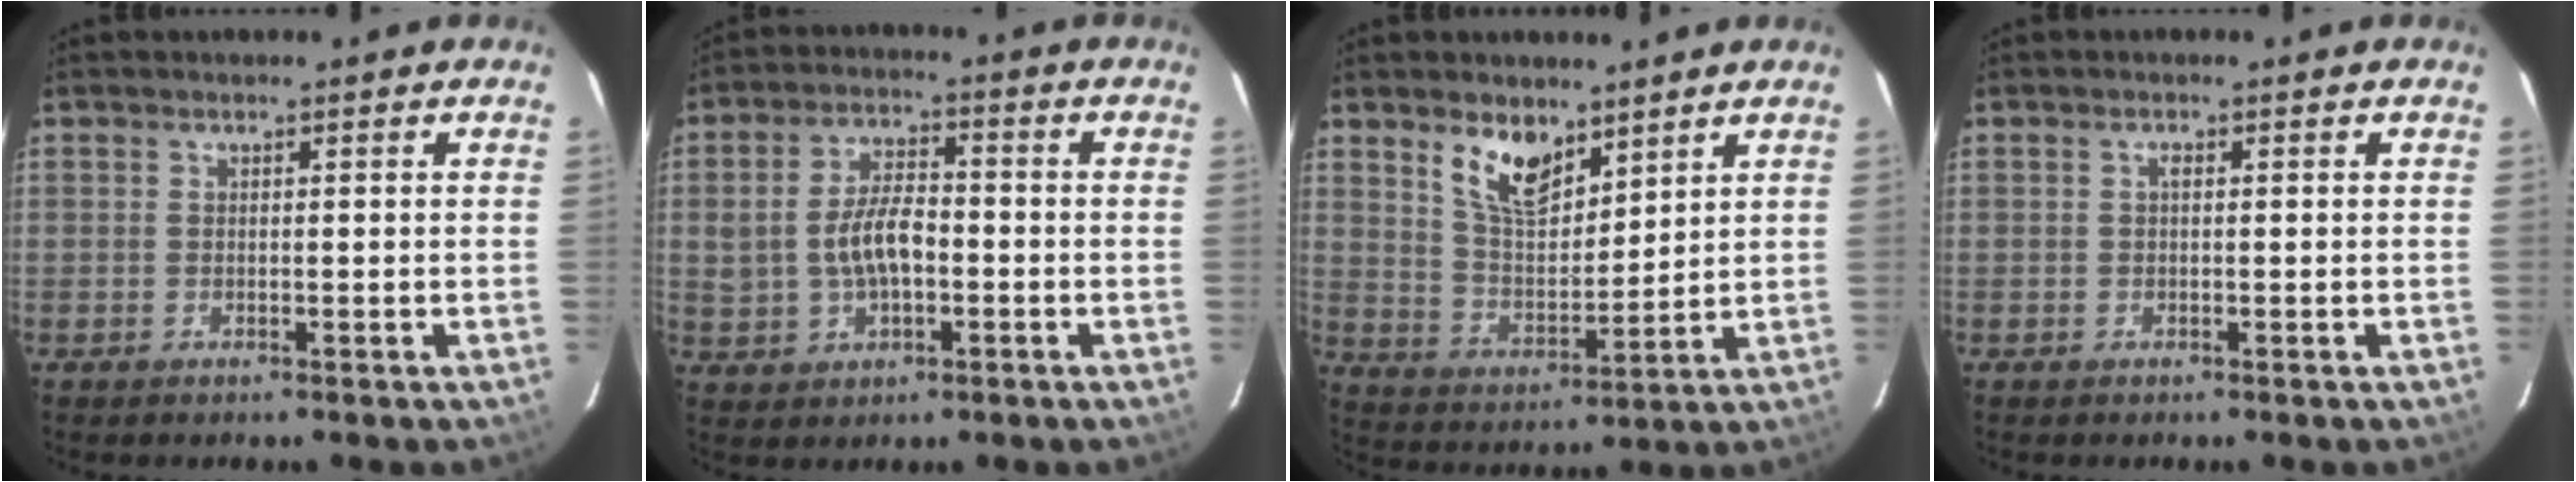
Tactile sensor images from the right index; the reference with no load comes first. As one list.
[{"total": 8.4, "force": [-1.1, 4.6, 7.0], "torque": [-0.140, 0.010, -0.009]}, {"total": 9.5, "force": [6.2, 4.4, 5.6], "torque": [-0.099, 0.003, 0.124]}, {"total": 0.7, "force": [0.1, 0.3, 0.6], "torque": [-0.010, 0.004, 0.000]}]